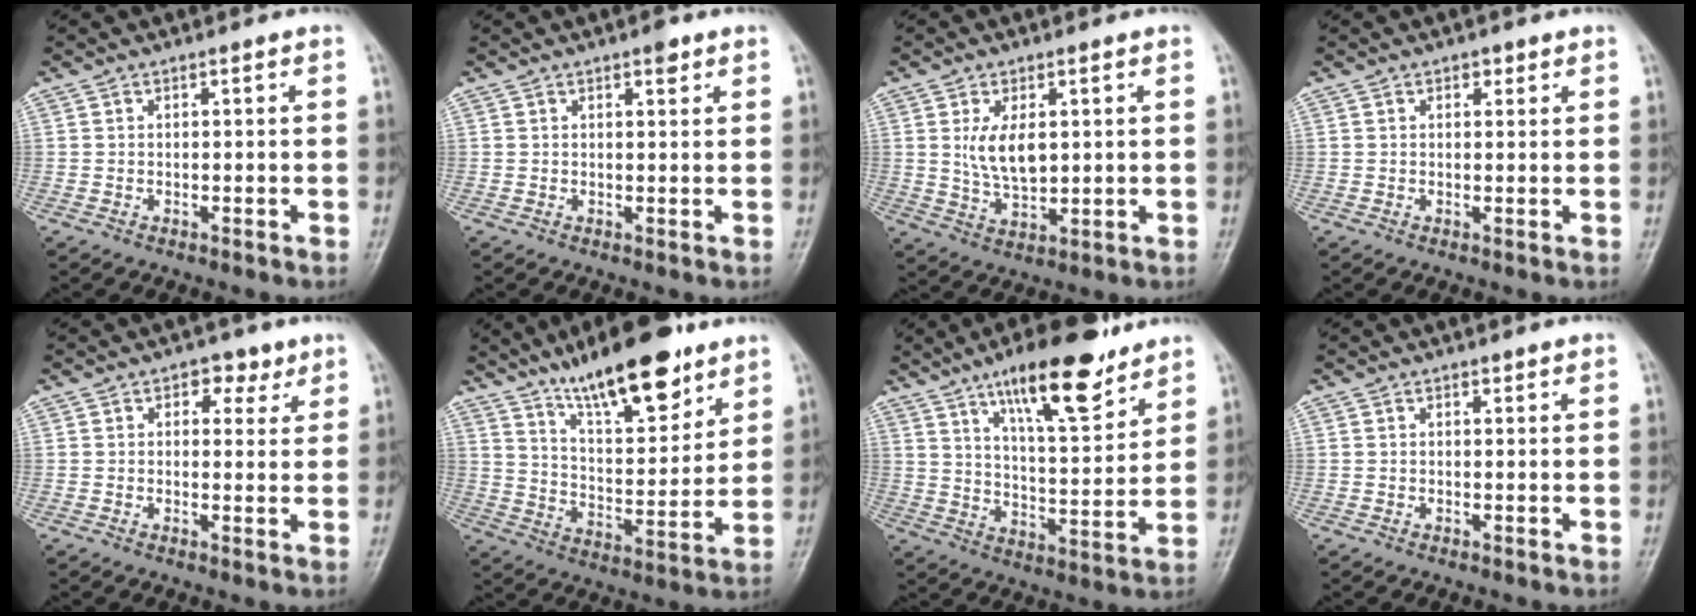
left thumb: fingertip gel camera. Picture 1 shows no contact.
{"total": 2.0, "force": [1.3, 0.8, 1.4], "torque": [-0.016, -0.005, 0.017]}
{"total": 7.3, "force": [1.6, 3.8, 6.1], "torque": [-0.102, -0.014, 0.038]}
{"total": 1.6, "force": [1.0, 1.0, 0.8], "torque": [-0.001, -0.003, 0.011]}
{"total": 4.4, "force": [2.4, 3.0, 2.3], "torque": [0.000, -0.006, 0.027]}
{"total": 18.6, "force": [12.9, 5.8, 12.0], "torque": [-0.157, -0.067, 0.219]}
{"total": 17.1, "force": [11.2, 5.0, 11.8], "torque": [-0.161, -0.061, 0.186]}
{"total": 0.7, "force": [0.6, 0.3, 0.3], "torque": [-0.006, -0.004, 0.007]}